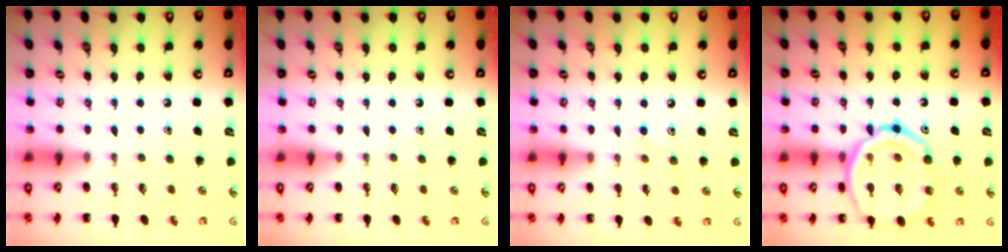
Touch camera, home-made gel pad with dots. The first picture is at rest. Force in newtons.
{"total": 0.0}
{"total": 5.8, "press": 5.4, "slide": 1.9}
{"total": 17.6, "press": 17.5, "slide": 2.2}